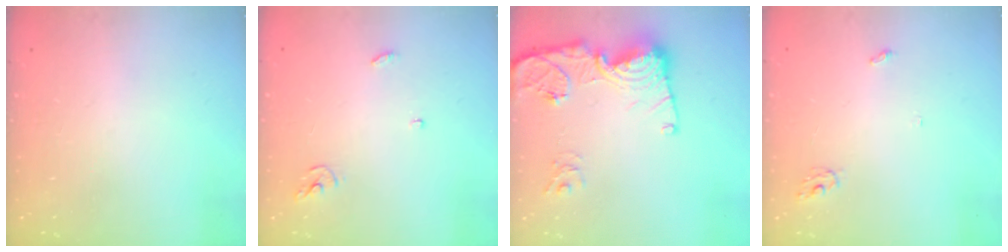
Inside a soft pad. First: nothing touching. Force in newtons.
{"total": 3.8, "press": 3.8, "slide": 0.4}
{"total": 17.1, "press": 17.0, "slide": 1.9}
{"total": 2.8, "press": 2.8, "slide": 0.2}